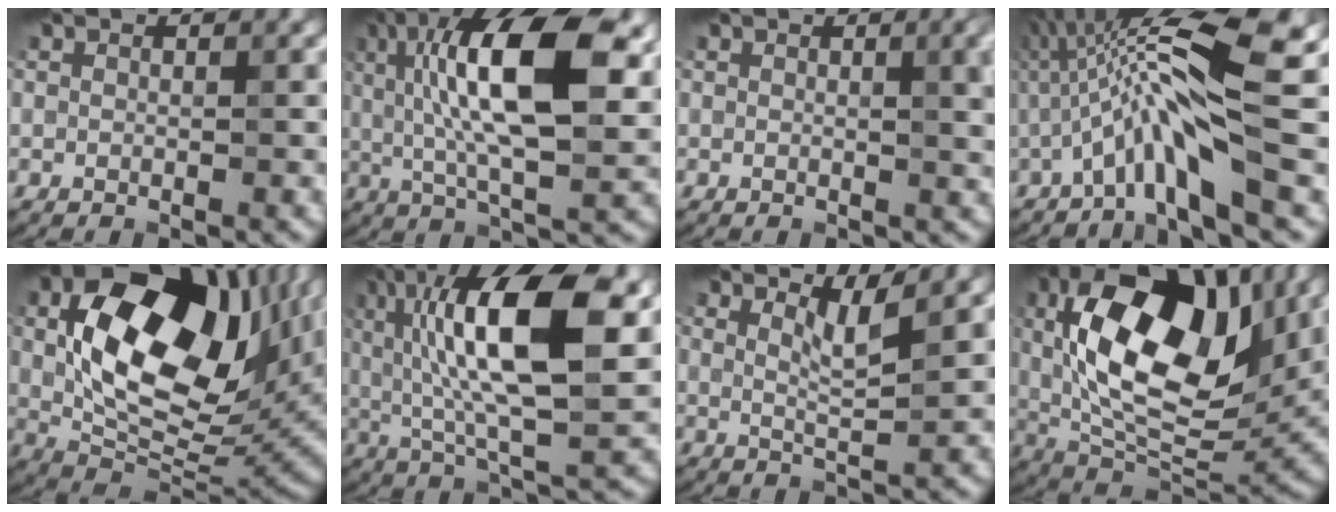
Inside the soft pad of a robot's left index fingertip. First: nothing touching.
{"total": 13.5, "force": [3.1, 4.8, 12.3], "torque": [-0.210, 0.014, 0.043]}
{"total": 3.8, "force": [0.8, 1.4, 3.5], "torque": [-0.031, 0.011, 0.008]}
{"total": 8.1, "force": [-0.1, 1.2, 8.0], "torque": [-0.143, 0.009, -0.010]}
{"total": 16.2, "force": [4.0, 9.5, 12.5], "torque": [-0.211, -0.002, 0.075]}
{"total": 13.6, "force": [3.6, 4.3, 12.4], "torque": [-0.212, 0.013, 0.052]}
{"total": 2.4, "force": [1.5, 0.3, 1.8], "torque": [-0.030, -0.007, 0.028]}
{"total": 15.1, "force": [3.8, 7.8, 12.4], "torque": [-0.218, 0.006, 0.061]}